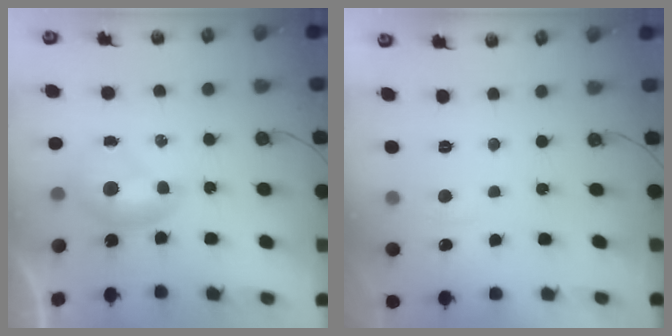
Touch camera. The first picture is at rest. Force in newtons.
{"total": 2.1, "press": 2.0, "slide": 0.5}